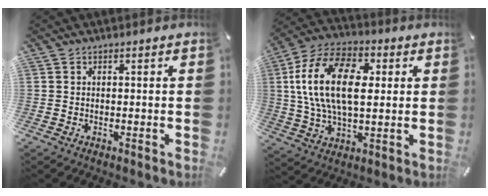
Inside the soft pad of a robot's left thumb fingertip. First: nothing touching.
{"total": 18.1, "force": [2.9, 10.6, 14.3], "torque": [-0.314, 0.011, 0.049]}